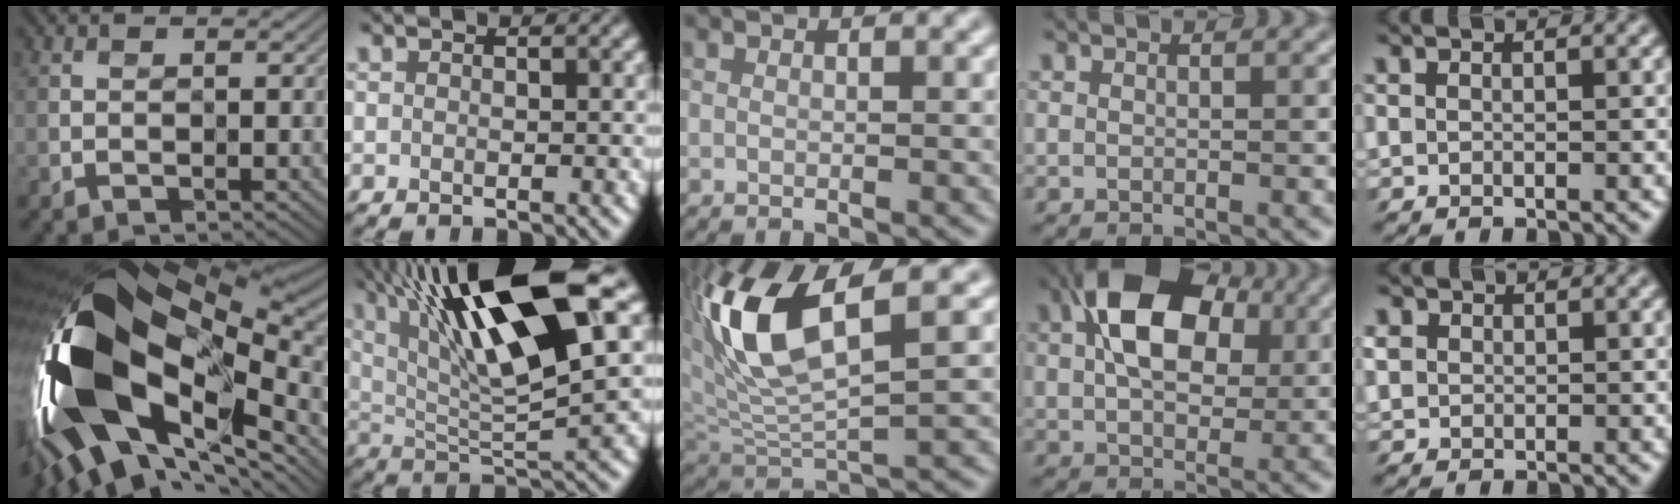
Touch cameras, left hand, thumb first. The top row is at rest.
{"thumb": {"total": 20.5, "force": [-4.9, 10.5, 16.9], "torque": [-0.360, -0.040, -0.076]}, "index": {"total": 14.6, "force": [5.9, 3.4, 12.9], "torque": [-0.216, 0.012, 0.094]}, "middle": {"total": 8.5, "force": [2.6, 3.2, 7.4], "torque": [-0.163, 0.007, 0.056]}, "ring": {"total": 10.3, "force": [2.8, 6.5, 7.5], "torque": [-0.131, 0.021, 0.044]}, "little": {"total": 2.2, "force": [0.3, 1.9, 1.0], "torque": [-0.044, 0.010, 0.006]}}